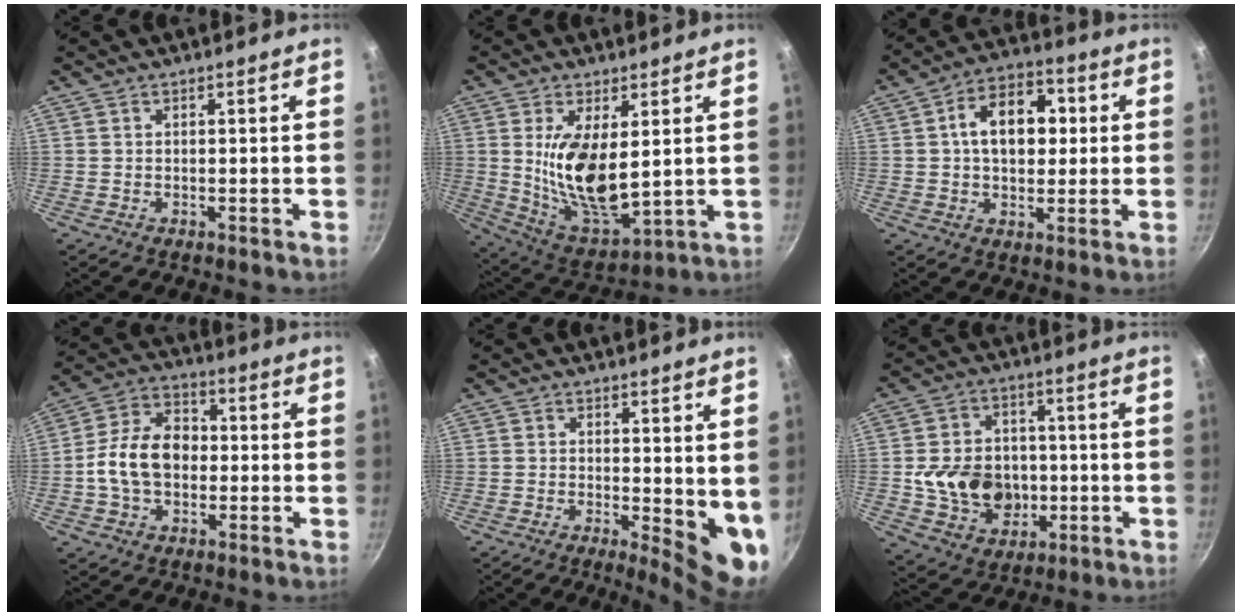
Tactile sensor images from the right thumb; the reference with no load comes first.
{"total": 14.9, "force": [2.3, 6.8, 13.1], "torque": [-0.232, -0.036, 0.060]}
{"total": 12.9, "force": [1.8, 8.7, 9.3], "torque": [-0.104, 0.020, 0.016]}
{"total": 12.7, "force": [-1.1, 9.0, 8.8], "torque": [-0.128, 0.032, -0.035]}
{"total": 8.2, "force": [0.4, 3.4, 7.5], "torque": [-0.080, -0.018, 0.009]}
{"total": 14.6, "force": [-1.5, 12.0, 8.2], "torque": [-0.109, 0.019, -0.014]}